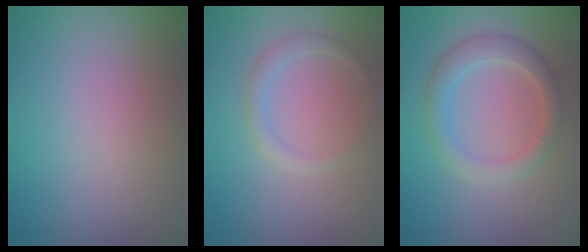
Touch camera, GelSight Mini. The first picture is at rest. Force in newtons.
{"total": 1.3, "press": 1.3, "slide": 0.1}
{"total": 2.9, "press": 2.9, "slide": 0.1}